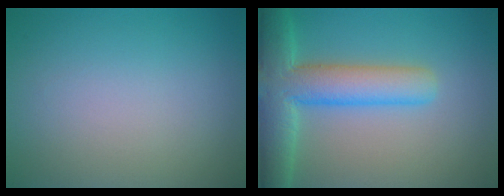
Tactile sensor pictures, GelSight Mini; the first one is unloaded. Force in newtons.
{"total": 7.6, "press": 7.6, "slide": 0.4}